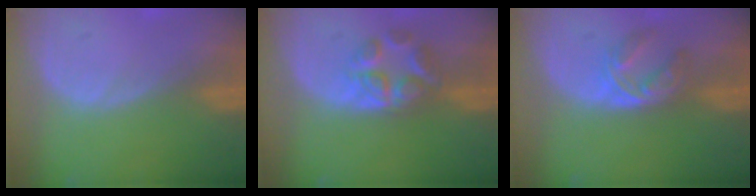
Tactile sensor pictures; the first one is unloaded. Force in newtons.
{"total": 5.9, "press": 5.5, "slide": 2.2}
{"total": 5.9, "press": 4.8, "slide": 3.5}